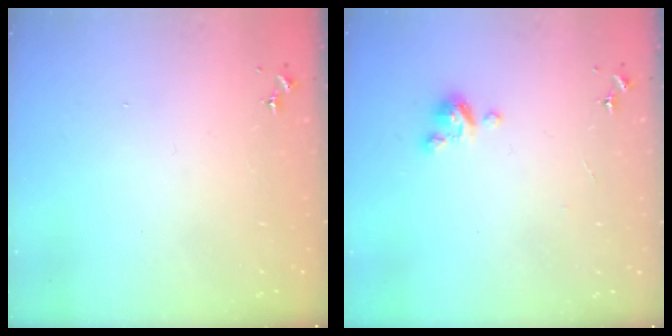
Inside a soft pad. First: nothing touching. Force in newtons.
{"total": 4.6, "press": 4.6, "slide": 0.3}